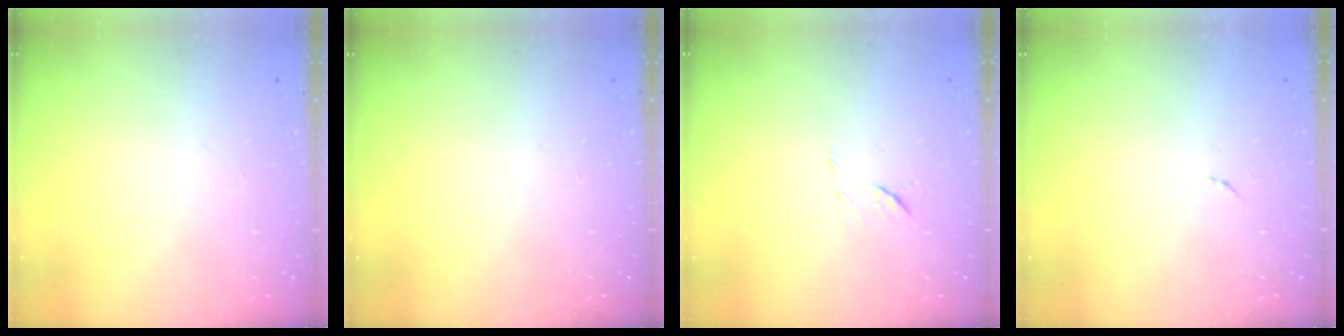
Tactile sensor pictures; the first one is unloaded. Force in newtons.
{"total": 0.0}
{"total": 5.8, "press": 5.7, "slide": 1.3}
{"total": 3.3, "press": 3.3, "slide": 0.1}